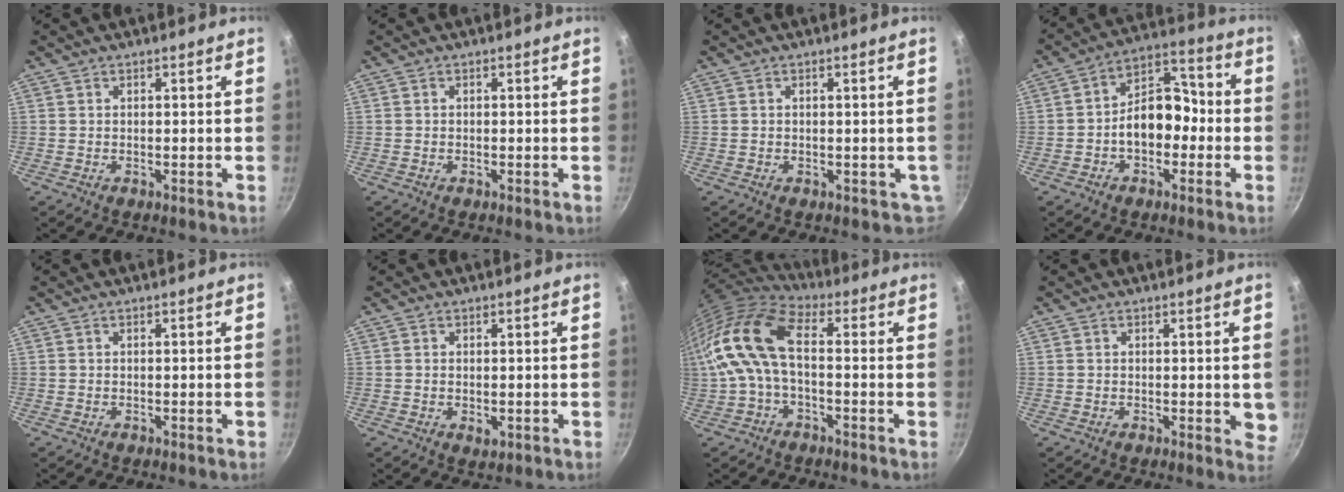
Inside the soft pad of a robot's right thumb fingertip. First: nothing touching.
{"total": 0.0}
{"total": 2.0, "force": [-0.1, 1.8, 0.8], "torque": [-0.001, 0.000, 0.003]}
{"total": 11.3, "force": [-2.2, 7.7, 8.0], "torque": [-0.075, 0.053, -0.049]}
{"total": 0.6, "force": [-0.2, 0.1, 0.5], "torque": [-0.005, 0.004, -0.003]}
{"total": 1.8, "force": [-0.2, 1.1, 1.4], "torque": [-0.021, -0.004, -0.002]}
{"total": 15.5, "force": [-0.2, 8.3, 13.1], "torque": [-0.270, 0.025, -0.020]}
{"total": 3.2, "force": [0.1, 1.4, 2.9], "torque": [-0.023, -0.006, 0.001]}